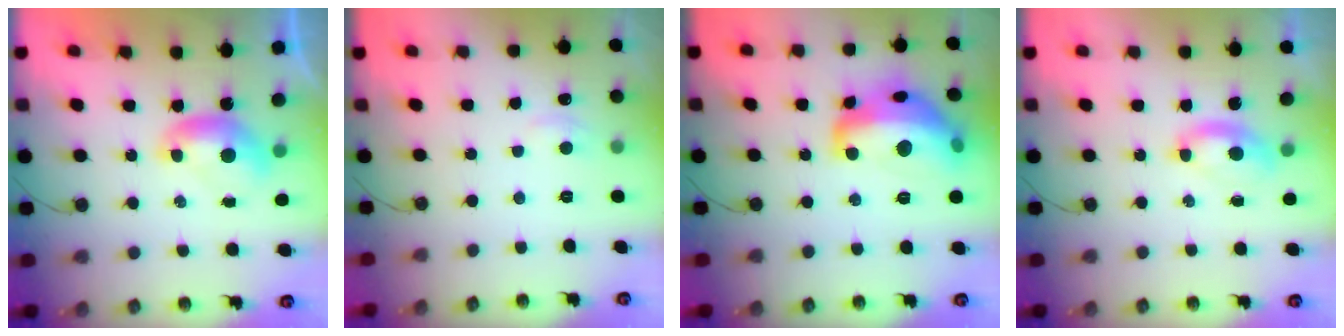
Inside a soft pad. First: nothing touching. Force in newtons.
{"total": 3.2, "press": 3.2, "slide": 0.4}
{"total": 15.2, "press": 15.1, "slide": 1.3}
{"total": 1.5, "press": 1.4, "slide": 0.6}